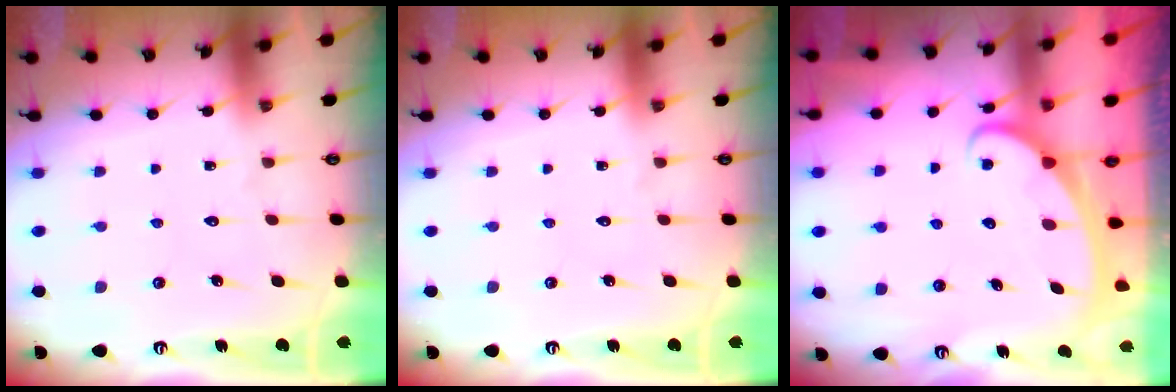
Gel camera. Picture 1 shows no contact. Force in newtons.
{"total": 0.0}
{"total": 2.5, "press": 2.5, "slide": 0.3}